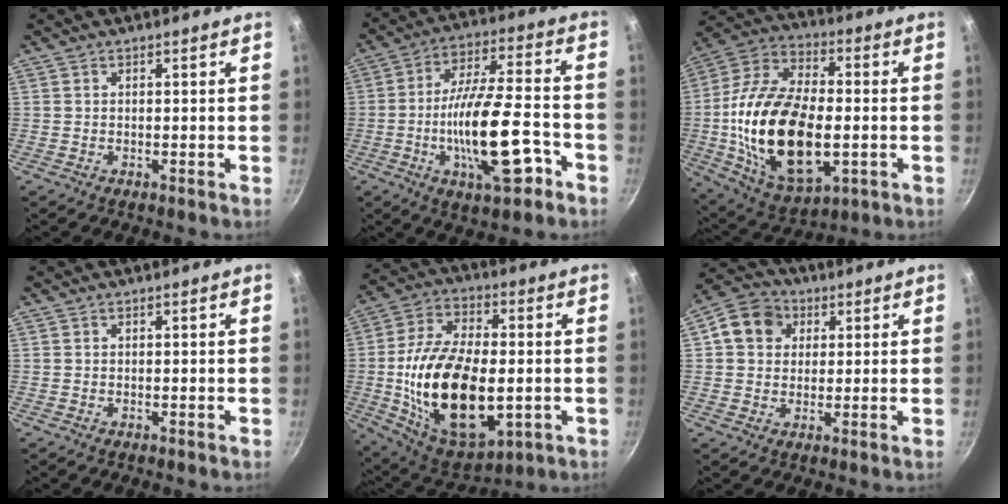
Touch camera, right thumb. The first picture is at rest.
{"total": 18.3, "force": [-6.7, 6.2, 15.9], "torque": [-0.254, 0.034, -0.111]}
{"total": 26.4, "force": [-2.9, 14.4, 21.9], "torque": [-0.408, 0.016, -0.046]}
{"total": 0.0}
{"total": 25.0, "force": [-2.8, 13.7, 20.7], "torque": [-0.370, 0.007, -0.037]}
{"total": 8.7, "force": [2.5, 7.4, 3.9], "torque": [-0.039, 0.010, 0.027]}